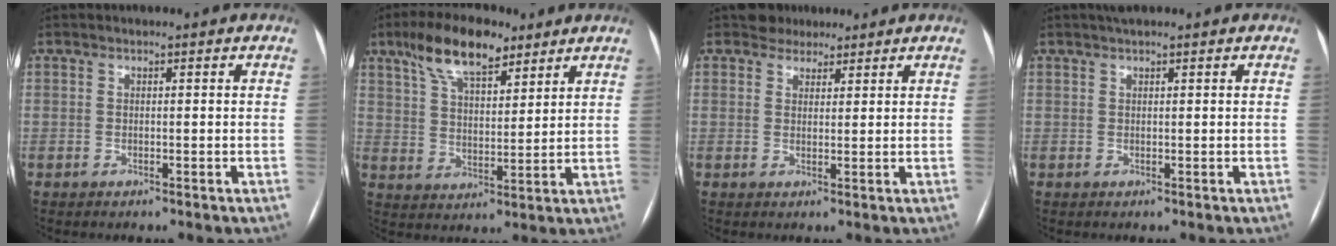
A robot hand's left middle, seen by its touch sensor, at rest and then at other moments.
{"total": 11.3, "force": [7.7, 4.2, 7.1], "torque": [-0.134, 0.020, 0.139]}
{"total": 3.0, "force": [2.4, 1.8, -0.2], "torque": [0.007, 0.010, 0.034]}
{"total": 1.9, "force": [1.5, 0.2, 1.1], "torque": [-0.016, 0.017, 0.024]}